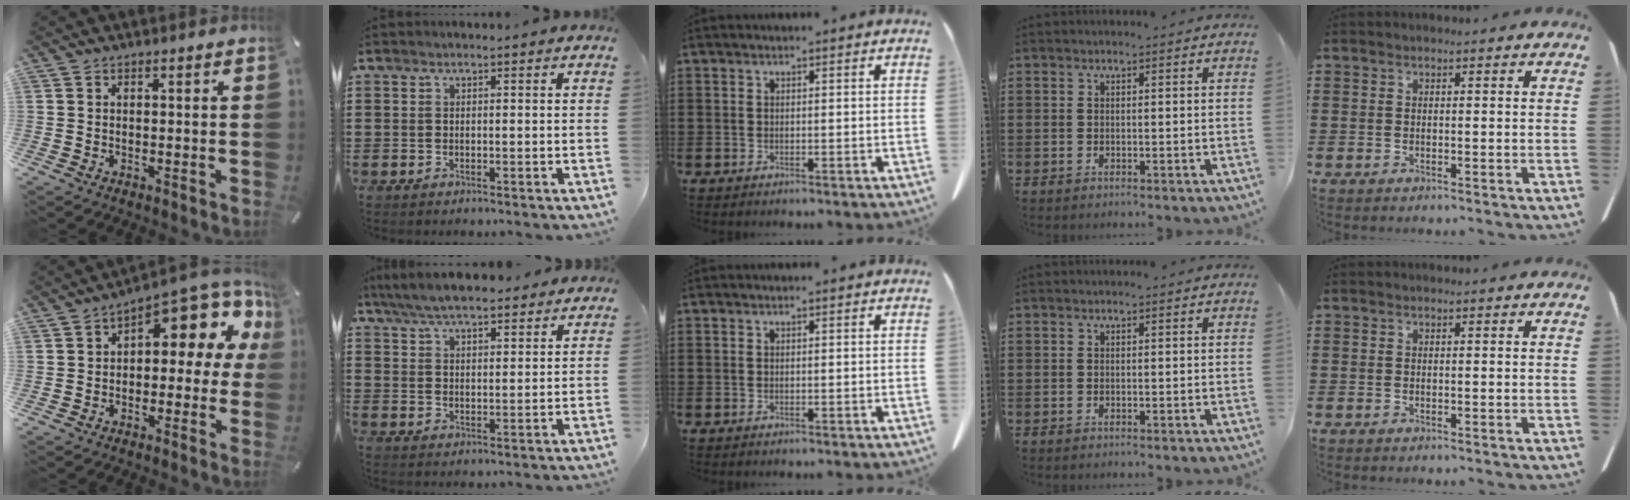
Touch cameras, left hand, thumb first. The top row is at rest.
{"thumb": {"total": 11.4, "force": [6.5, 4.9, 8.0], "torque": [-0.104, -0.061, 0.108]}, "index": {"total": 6.6, "force": [6.0, 1.3, 2.4], "torque": [-0.065, -0.012, 0.113]}}